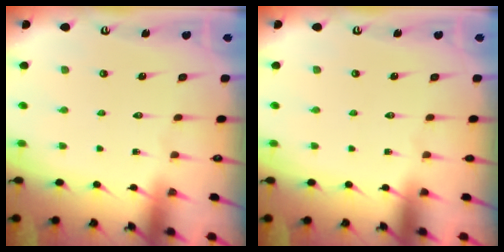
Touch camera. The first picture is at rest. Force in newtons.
{"total": 0.0}